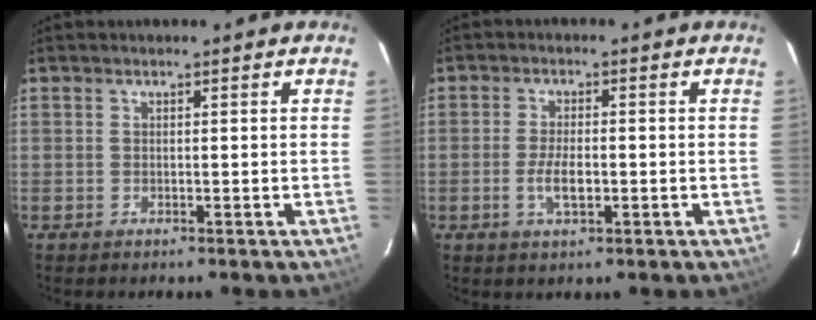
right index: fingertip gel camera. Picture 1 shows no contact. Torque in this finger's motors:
{"motor_torque": [0.15, 0.01, 0.09, 0.05]}